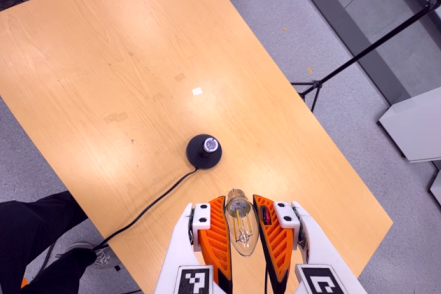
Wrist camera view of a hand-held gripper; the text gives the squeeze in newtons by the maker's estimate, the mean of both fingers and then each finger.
{"total": 22.9, "left": 23.8, "right": 22.1}